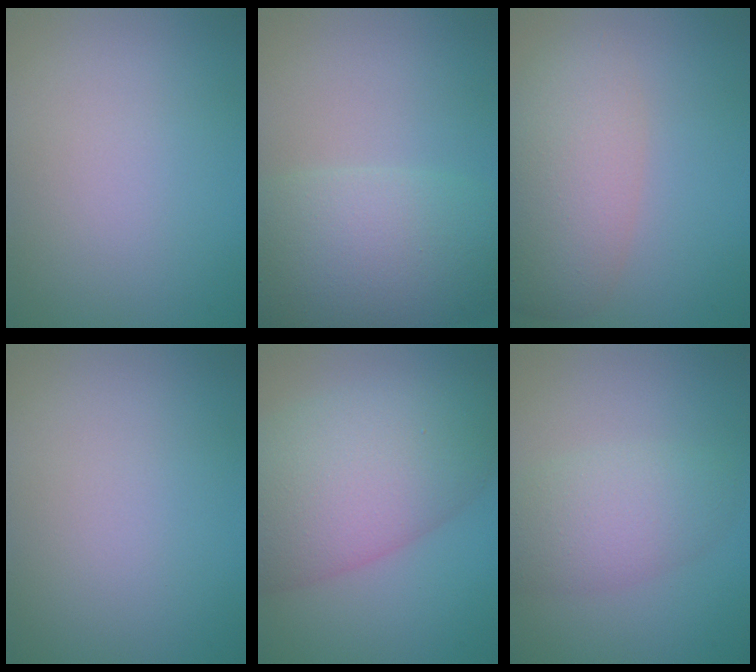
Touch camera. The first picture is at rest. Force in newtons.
{"total": 8.2, "press": 8.1, "slide": 0.6}
{"total": 5.7, "press": 5.7, "slide": 0.2}
{"total": 0.0}
{"total": 10.5, "press": 10.5, "slide": 0.4}
{"total": 4.2, "press": 4.2, "slide": 0.3}